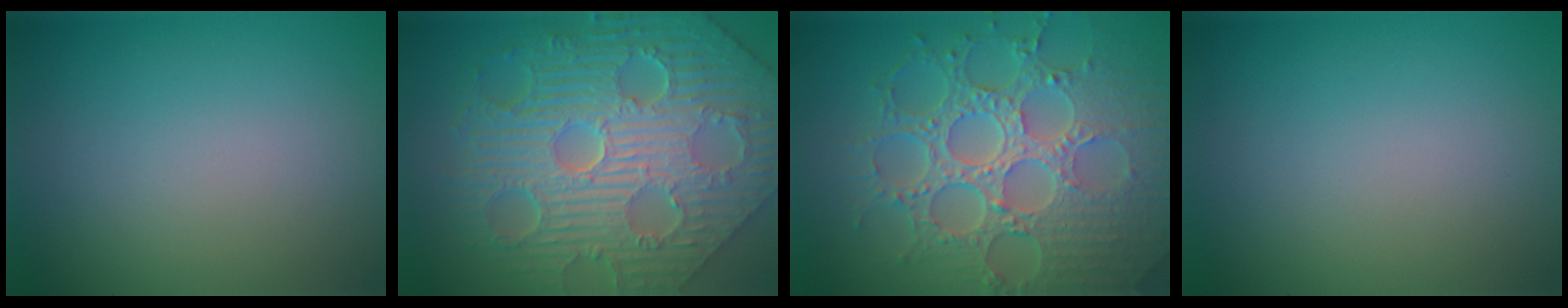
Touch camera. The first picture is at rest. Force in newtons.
{"total": 12.1, "press": 8.1, "slide": 9.0}
{"total": 8.8, "press": 6.4, "slide": 5.9}
{"total": 0.0}